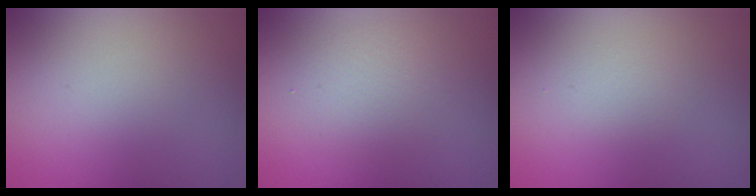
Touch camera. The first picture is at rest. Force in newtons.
{"total": 2.2, "press": 2.2, "slide": 0.0}
{"total": 0.7, "press": 0.7, "slide": 0.0}